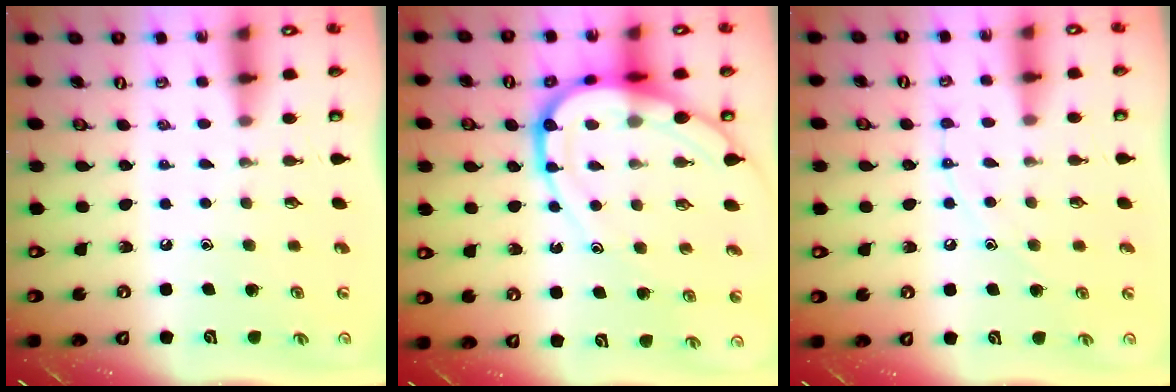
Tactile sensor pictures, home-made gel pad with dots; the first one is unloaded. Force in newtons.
{"total": 14.5, "press": 14.4, "slide": 1.6}
{"total": 7.0, "press": 6.9, "slide": 0.7}